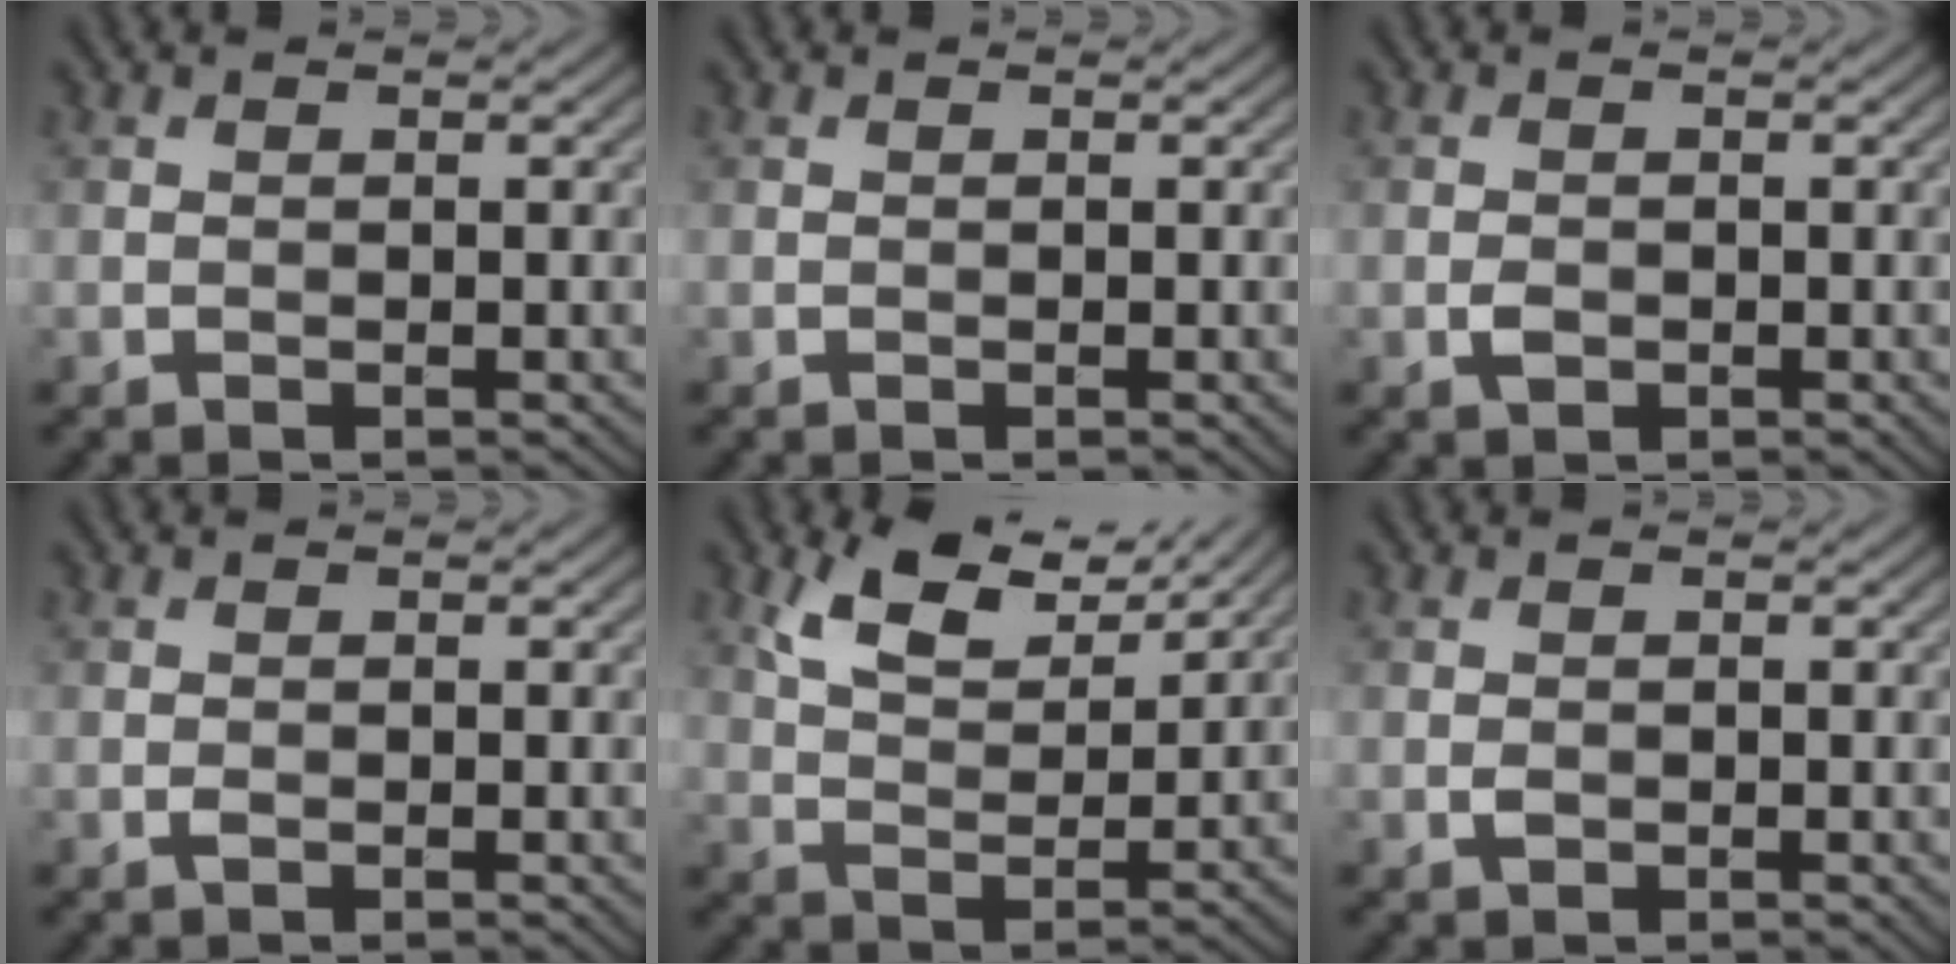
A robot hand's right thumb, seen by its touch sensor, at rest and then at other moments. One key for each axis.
{"total": 0.0}
{"total": 1.3, "fx": -0.5, "fy": 0.9, "fz": 0.8, "tx": -0.017, "ty": -0.002, "tz": -0.010}
{"total": 0.6, "fx": -0.2, "fy": 0.3, "fz": 0.4, "tx": -0.009, "ty": 0.000, "tz": -0.004}
{"total": 8.0, "fx": 5.4, "fy": 3.1, "fz": 5.0, "tx": -0.110, "ty": 0.002, "tz": 0.108}
{"total": 0.8, "fx": -0.2, "fy": 0.6, "fz": 0.5, "tx": -0.009, "ty": -0.003, "tz": -0.004}